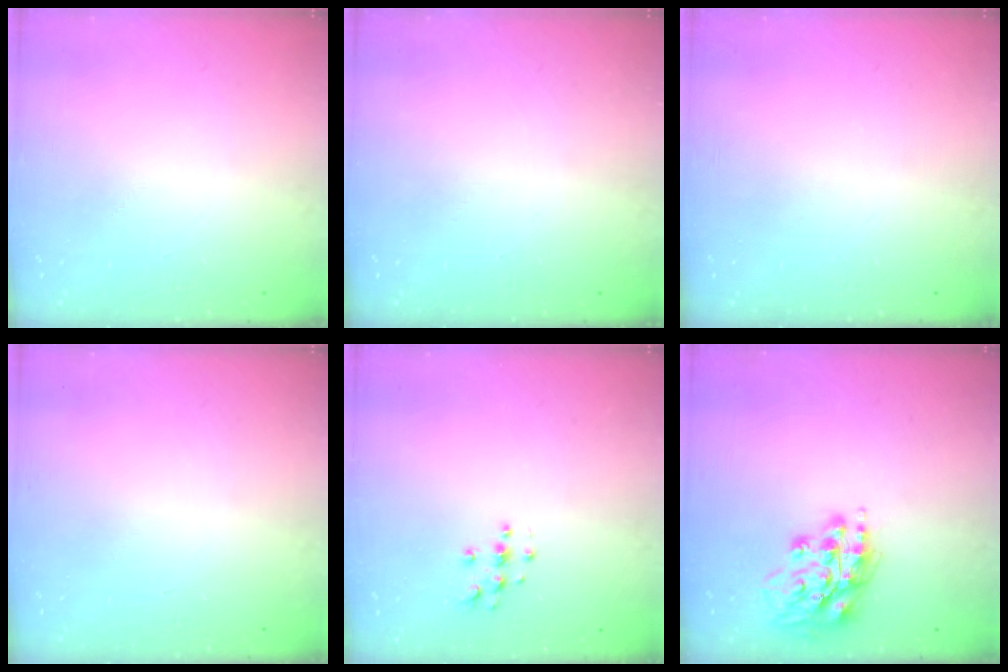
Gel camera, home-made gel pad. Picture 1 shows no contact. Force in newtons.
{"total": 0.0}
{"total": 0.0}
{"total": 0.0}
{"total": 4.6, "press": 4.6, "slide": 0.4}
{"total": 15.4, "press": 15.3, "slide": 1.9}